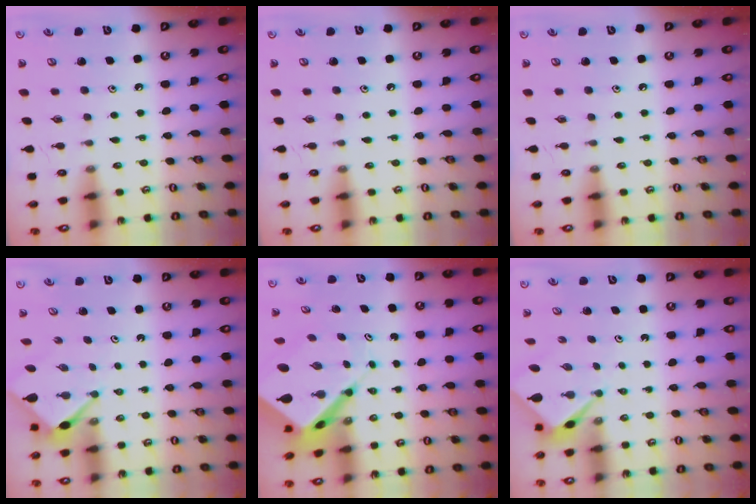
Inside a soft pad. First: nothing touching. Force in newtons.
{"total": 0.0}
{"total": 0.0}
{"total": 3.0, "press": 2.9, "slide": 0.3}
{"total": 8.9, "press": 8.9, "slide": 0.8}
{"total": 2.6, "press": 2.6, "slide": 0.1}